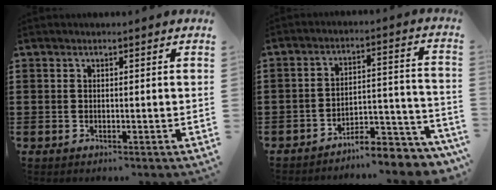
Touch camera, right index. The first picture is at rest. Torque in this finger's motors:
{"motor_torque": [0.60, 0.86, 0.31, 0.05]}